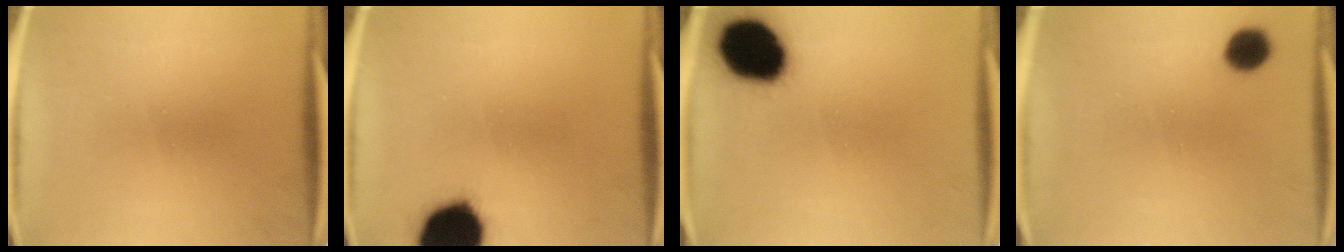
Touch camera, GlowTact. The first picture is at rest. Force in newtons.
{"total": 19.7}
{"total": 17.2}
{"total": 5.3}